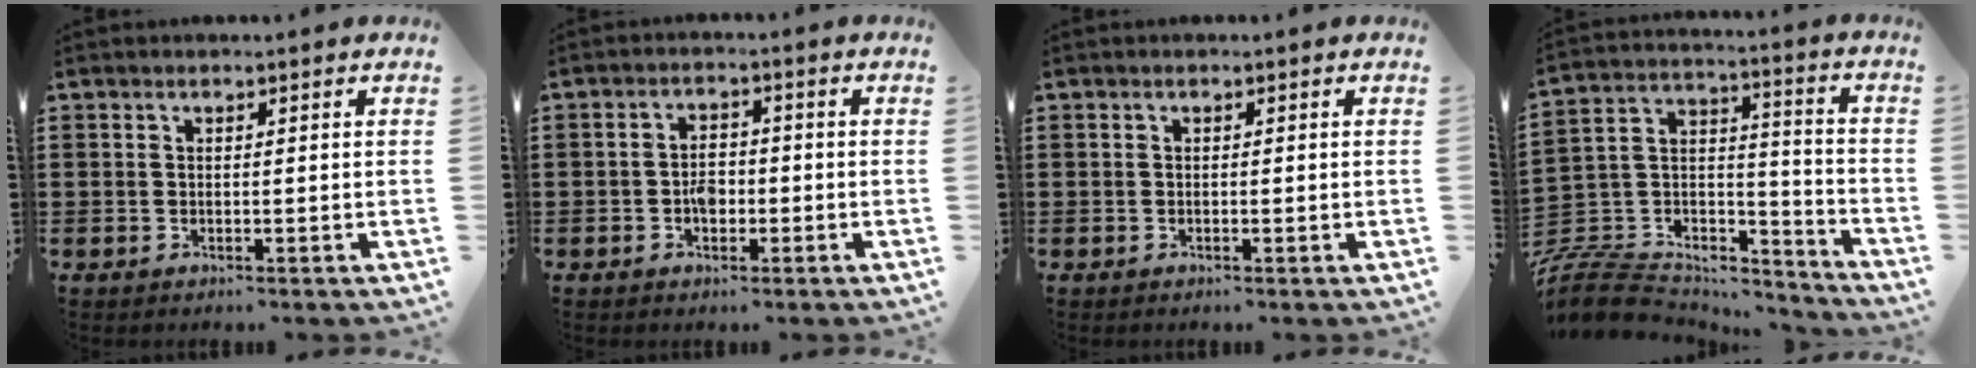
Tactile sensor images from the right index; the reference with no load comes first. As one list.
[{"total": 2.7, "force": [-0.7, 1.6, 2.1], "torque": [-0.032, 0.000, -0.016]}, {"total": 0.0}, {"total": 8.5, "force": [-7.3, 3.8, 2.0], "torque": [-0.057, 0.005, -0.144]}]